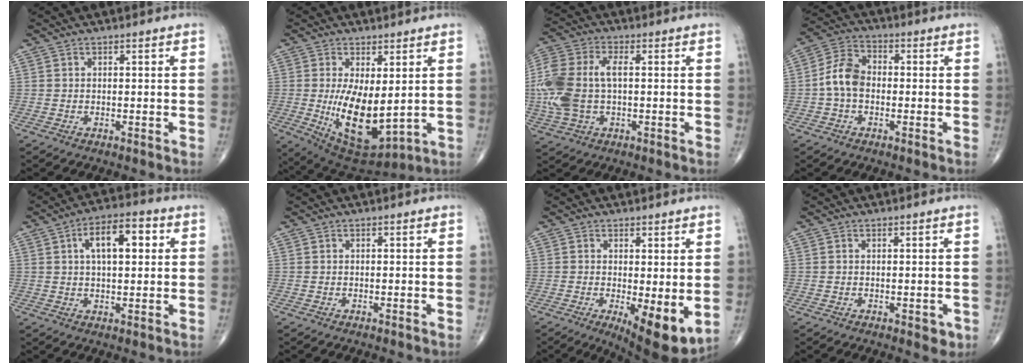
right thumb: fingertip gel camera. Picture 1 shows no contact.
{"total": 13.6, "force": [-0.3, 6.2, 12.1], "torque": [-0.193, -0.030, 0.018]}
{"total": 14.8, "force": [0.0, 8.2, 12.3], "torque": [-0.308, 0.015, -0.001]}
{"total": 7.5, "force": [-1.0, 5.2, 5.3], "torque": [-0.095, 0.025, -0.031]}
{"total": 10.1, "force": [2.7, 4.7, 8.6], "torque": [-0.124, 0.014, 0.036]}
{"total": 0.0}
{"total": 9.0, "force": [-1.3, 3.0, 8.4], "torque": [-0.120, -0.026, -0.012]}
{"total": 2.0, "force": [-0.4, 1.2, 1.6], "torque": [-0.010, -0.002, -0.003]}